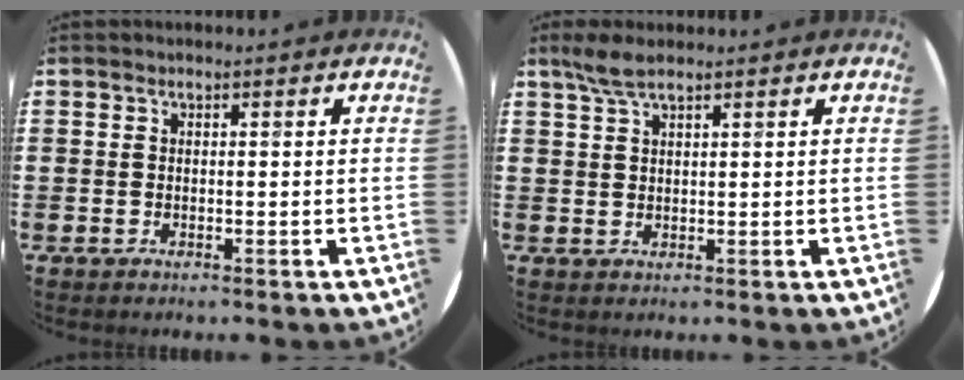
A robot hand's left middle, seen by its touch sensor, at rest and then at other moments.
{"total": 3.1, "force": [2.3, 0.5, 1.9], "torque": [-0.041, 0.003, 0.042]}